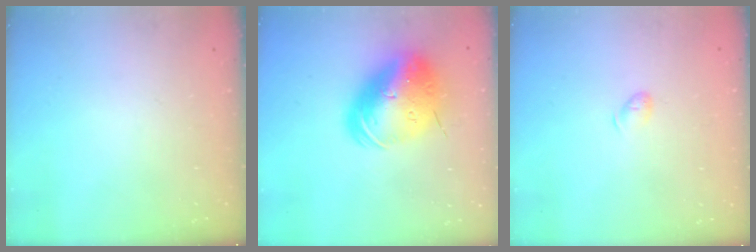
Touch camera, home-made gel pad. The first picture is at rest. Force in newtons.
{"total": 22.4, "press": 22.1, "slide": 4.0}
{"total": 4.7, "press": 4.6, "slide": 0.8}